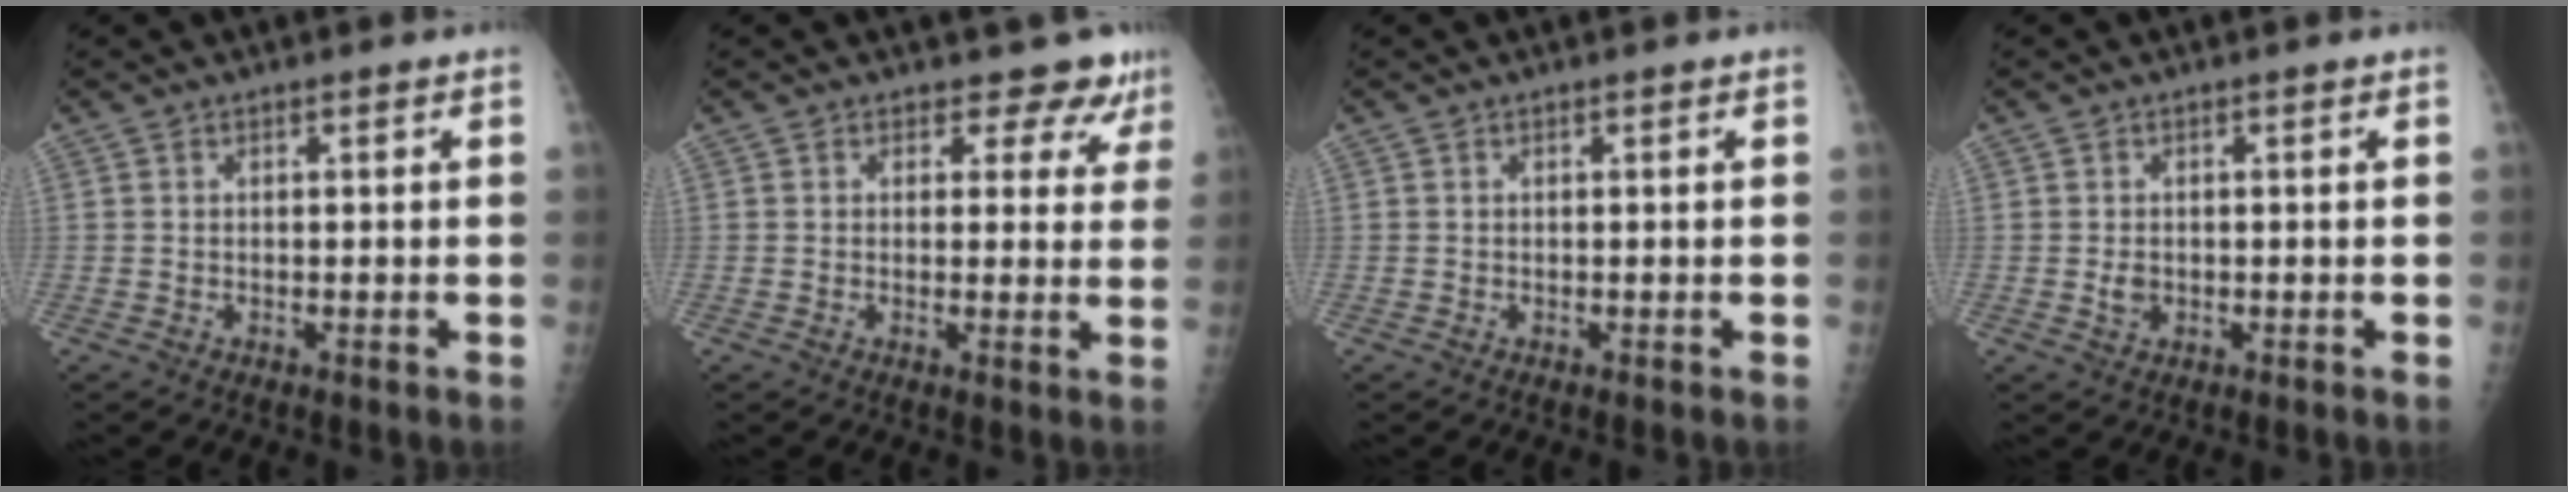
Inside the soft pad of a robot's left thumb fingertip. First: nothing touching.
{"total": 6.0, "force": [5.0, 3.2, 1.0], "torque": [0.027, -0.027, 0.044]}
{"total": 0.0}
{"total": 1.9, "force": [-0.3, 1.5, 1.2], "torque": [-0.016, 0.002, -0.002]}